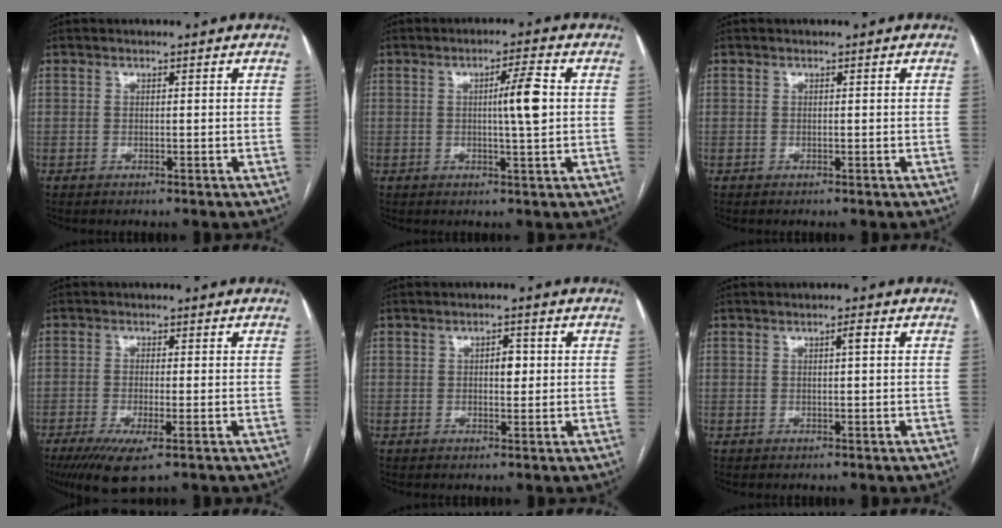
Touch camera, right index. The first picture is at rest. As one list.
[{"total": 5.2, "force": [0.3, -0.3, 5.2], "torque": [-0.084, 0.003, 0.005]}, {"total": 0.0}, {"total": 6.7, "force": [-3.6, 1.0, 5.5], "torque": [-0.098, -0.018, -0.061]}, {"total": 2.3, "force": [0.2, 1.1, 2.0], "torque": [-0.028, 0.006, 0.003]}, {"total": 1.0, "force": [0.3, -0.1, 1.0], "torque": [-0.017, 0.003, 0.004]}]